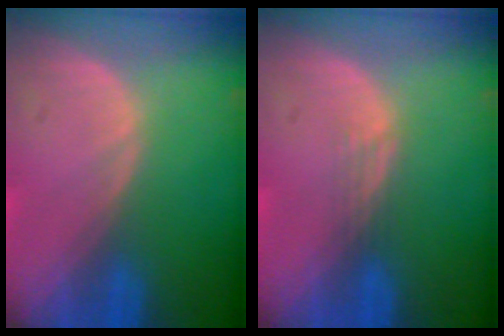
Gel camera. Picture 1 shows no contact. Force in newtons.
{"total": 1.5, "press": 1.2, "slide": 0.9}